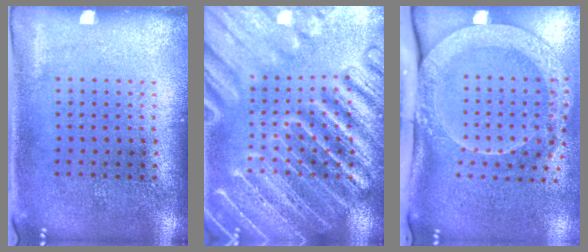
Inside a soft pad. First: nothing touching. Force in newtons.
{"total": 6.0, "press": 5.9, "slide": 0.8}
{"total": 3.0, "press": 2.1, "slide": 2.1}